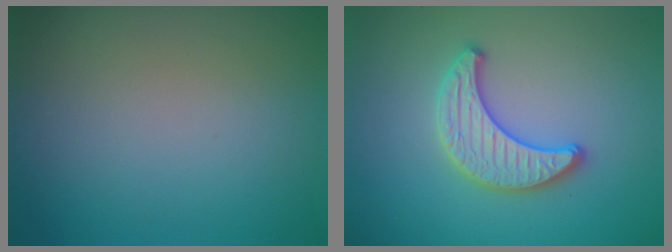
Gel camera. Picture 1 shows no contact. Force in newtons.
{"total": 3.4, "press": 3.4, "slide": 0.2}